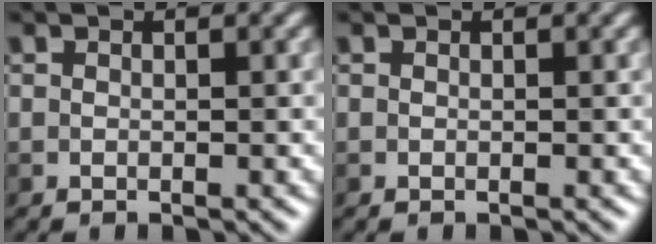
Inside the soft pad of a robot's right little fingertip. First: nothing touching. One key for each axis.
{"total": 0.0}